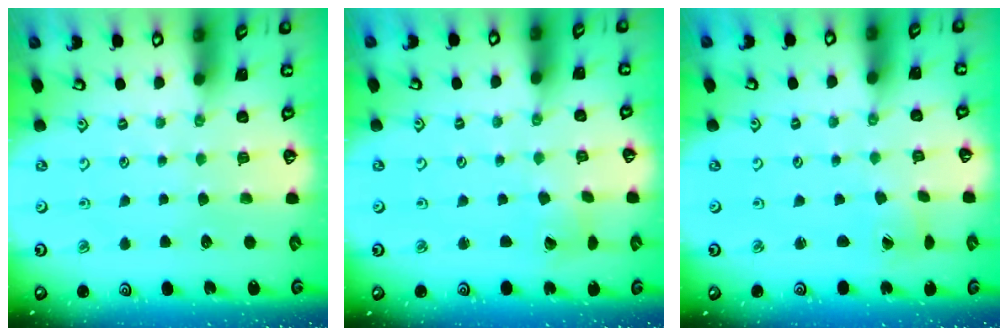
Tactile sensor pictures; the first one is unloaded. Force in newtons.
{"total": 2.2, "press": 2.2, "slide": 0.2}
{"total": 1.3, "press": 1.3, "slide": 0.0}